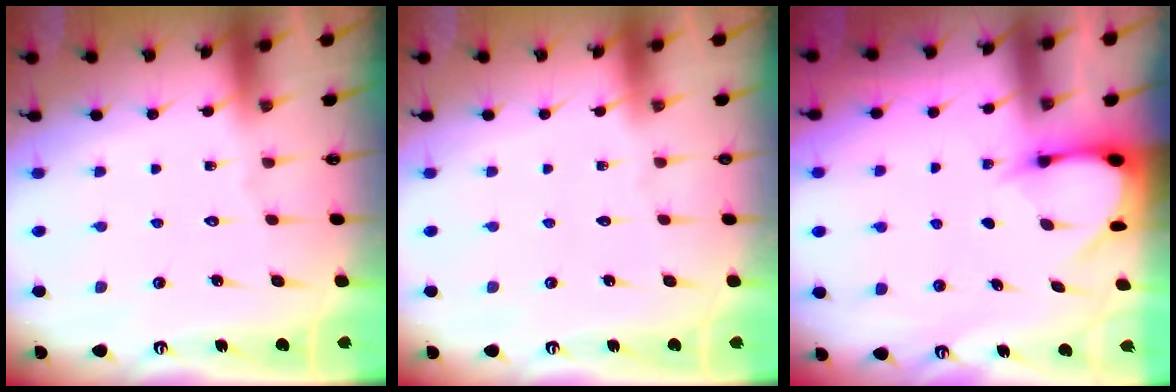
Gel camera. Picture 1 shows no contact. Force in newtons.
{"total": 0.0}
{"total": 3.8, "press": 3.8, "slide": 0.4}